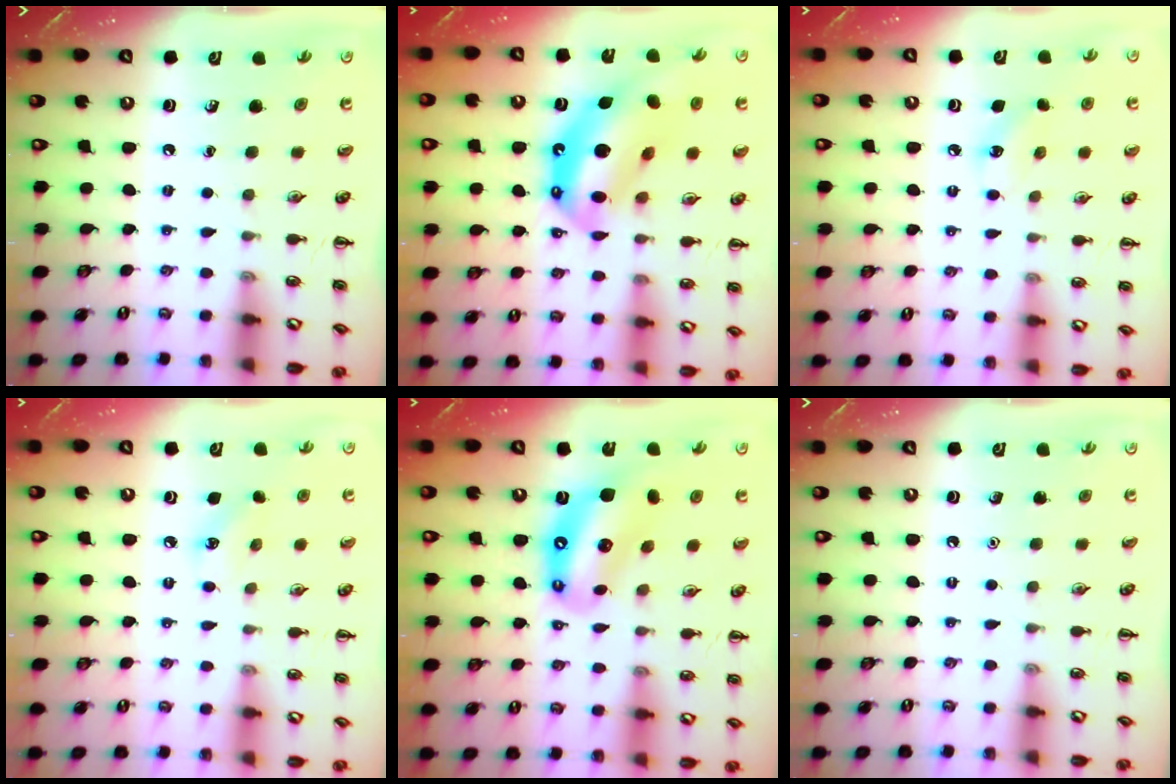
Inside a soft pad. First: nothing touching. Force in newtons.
{"total": 16.4, "press": 15.7, "slide": 4.7}
{"total": 6.9, "press": 6.6, "slide": 2.0}
{"total": 7.2, "press": 7.0, "slide": 1.6}
{"total": 12.4, "press": 12.0, "slide": 3.3}
{"total": 1.6, "press": 1.6, "slide": 0.1}